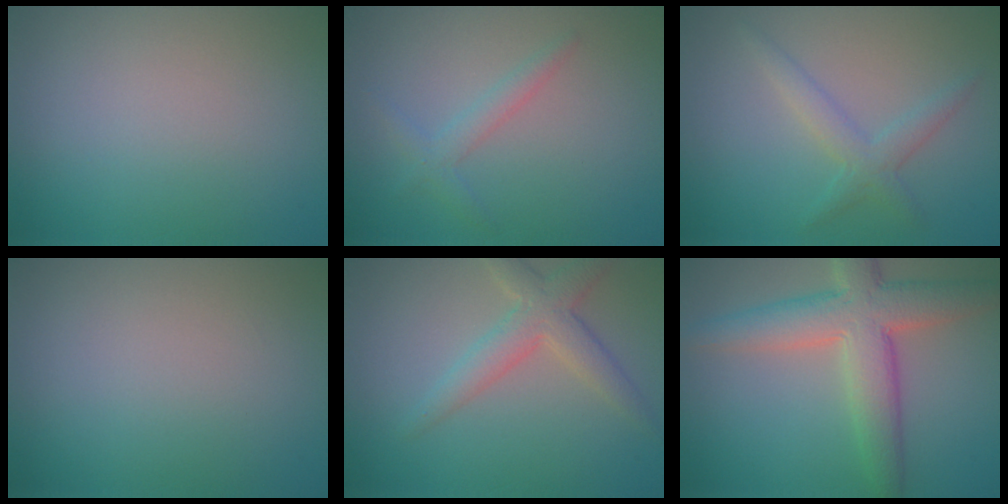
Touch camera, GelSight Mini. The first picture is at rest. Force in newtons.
{"total": 1.5, "press": 1.5, "slide": 0.1}
{"total": 2.2, "press": 2.2, "slide": 0.2}
{"total": 0.0}
{"total": 3.4, "press": 3.4, "slide": 0.2}
{"total": 6.6, "press": 6.5, "slide": 0.5}